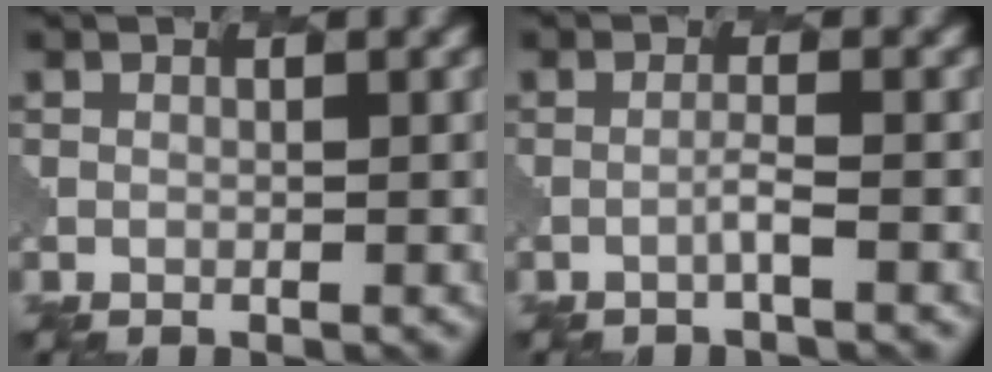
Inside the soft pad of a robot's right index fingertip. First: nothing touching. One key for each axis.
{"total": 0.8, "fx": -0.4, "fy": -0.1, "fz": 0.7, "tx": -0.012, "ty": 0.006, "tz": -0.016}